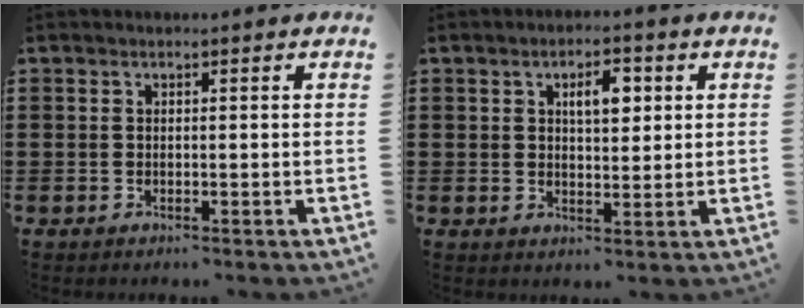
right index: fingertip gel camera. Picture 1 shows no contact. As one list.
[{"total": 4.3, "force": [1.5, 1.9, 3.6], "torque": [-0.051, 0.002, 0.018]}]